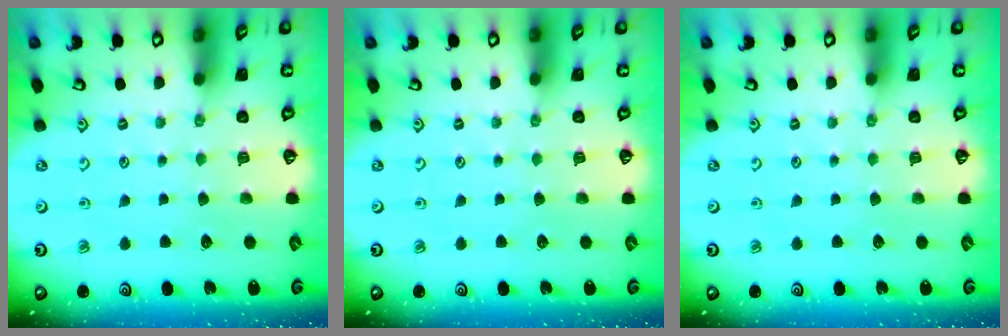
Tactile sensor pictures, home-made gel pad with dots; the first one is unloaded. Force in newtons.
{"total": 0.0}
{"total": 0.0}